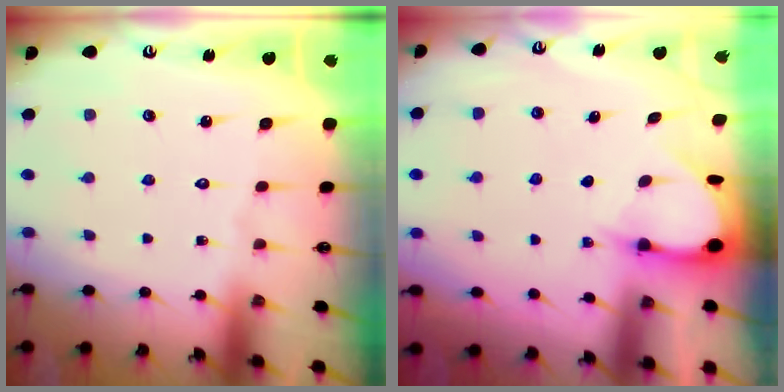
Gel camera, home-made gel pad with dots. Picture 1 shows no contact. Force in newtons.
{"total": 3.3, "press": 3.3, "slide": 0.4}